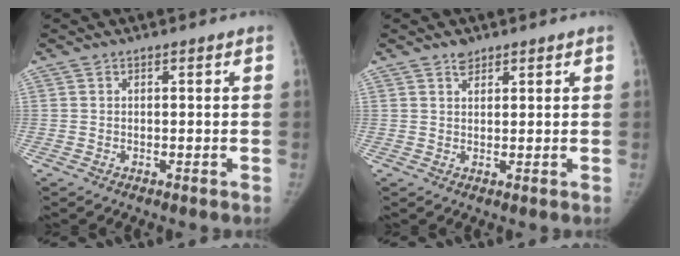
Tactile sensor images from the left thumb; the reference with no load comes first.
{"total": 1.9, "force": [1.5, 1.1, 0.4], "torque": [0.005, -0.010, 0.023]}